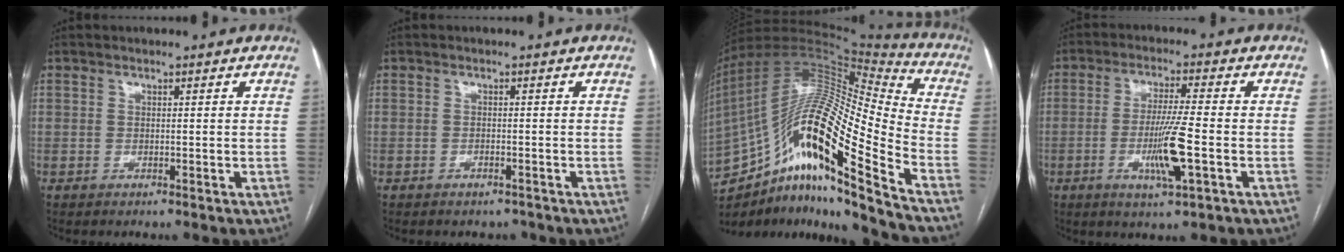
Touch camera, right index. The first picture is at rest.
{"total": 1.6, "force": [-1.4, 0.7, 0.2], "torque": [-0.003, 0.001, -0.017]}
{"total": 25.2, "force": [-14.2, 2.6, 20.6], "torque": [-0.385, 0.009, -0.253]}
{"total": 8.5, "force": [-2.4, 0.0, 8.2], "torque": [-0.156, -0.013, -0.044]}